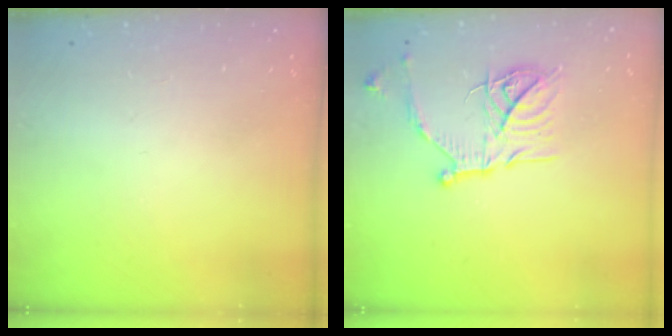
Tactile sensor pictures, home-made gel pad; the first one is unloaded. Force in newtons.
{"total": 18.0, "press": 18.0, "slide": 1.5}